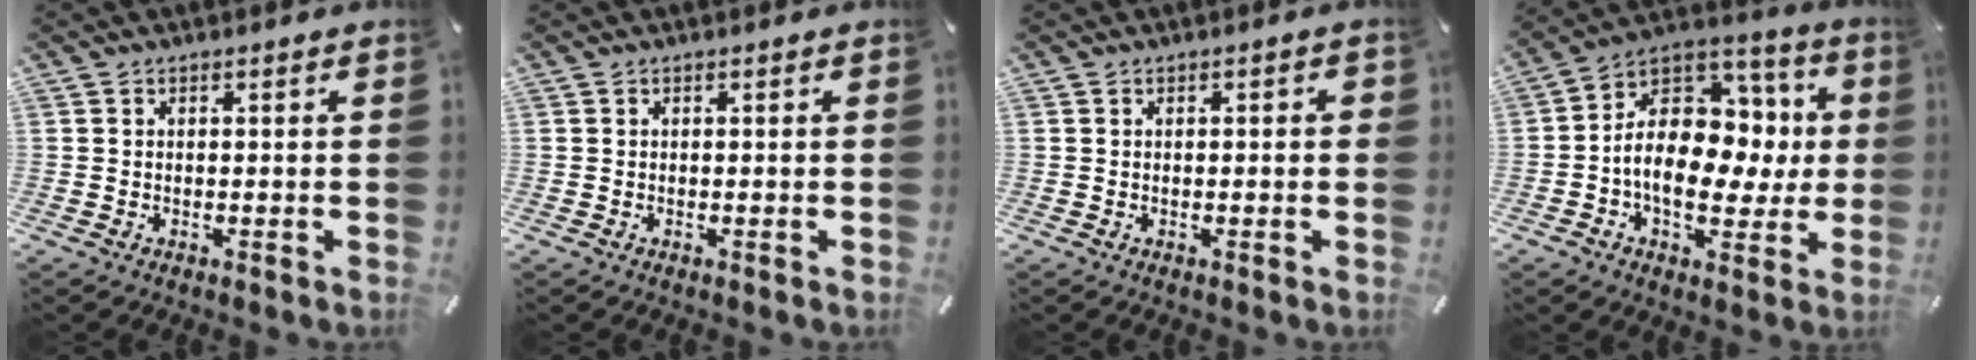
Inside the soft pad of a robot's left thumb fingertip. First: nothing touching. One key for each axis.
{"total": 0.0}
{"total": 1.3, "fx": -0.1, "fy": 0.4, "fz": 1.3, "tx": -0.023, "ty": 0.002, "tz": -0.003}
{"total": 15.5, "fx": -1.5, "fy": 11.7, "fz": 10.1, "tx": -0.158, "ty": -0.004, "tz": -0.023}